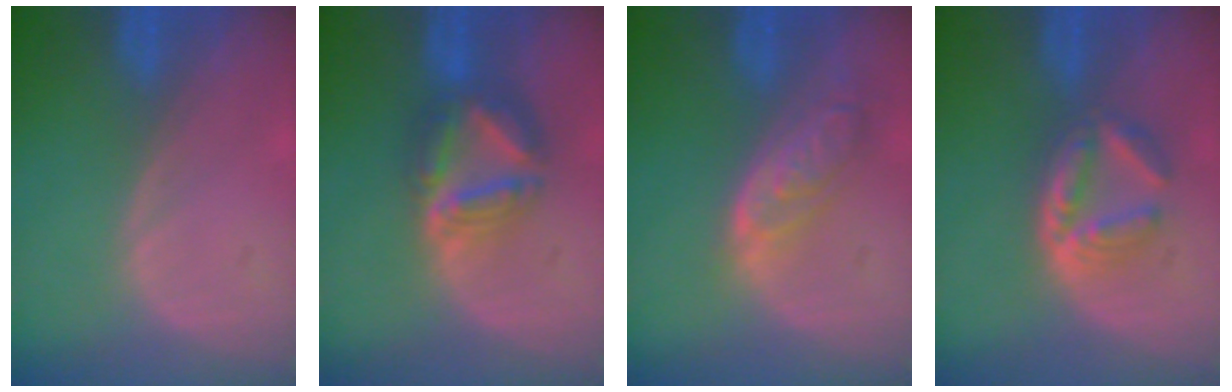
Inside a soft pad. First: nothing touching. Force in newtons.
{"total": 7.4, "press": 6.6, "slide": 3.4}
{"total": 6.3, "press": 5.7, "slide": 2.8}
{"total": 6.3, "press": 5.4, "slide": 3.2}